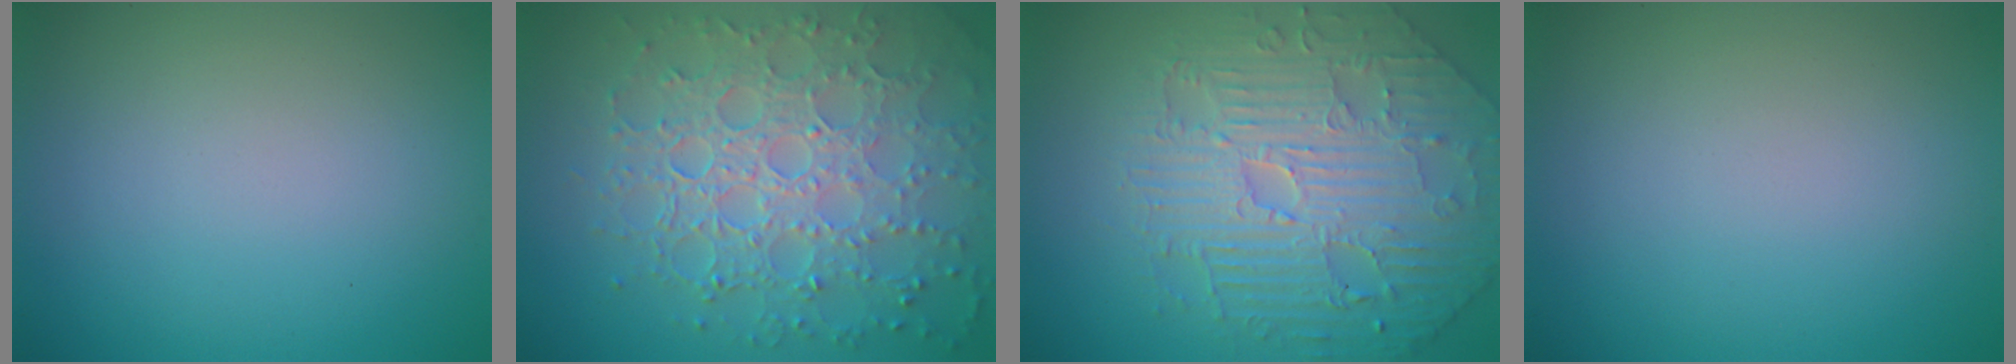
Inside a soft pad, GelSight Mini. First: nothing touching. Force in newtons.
{"total": 8.0, "press": 5.6, "slide": 5.6}
{"total": 5.9, "press": 5.3, "slide": 2.5}
{"total": 0.0}